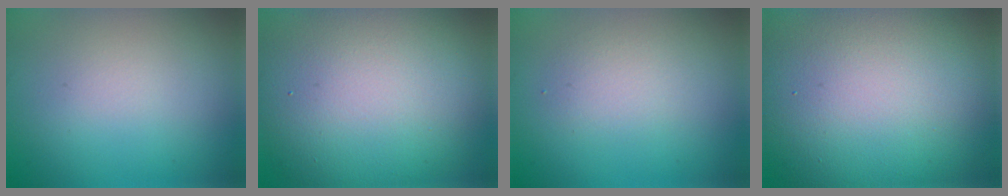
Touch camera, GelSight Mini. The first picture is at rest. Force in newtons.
{"total": 14.2, "press": 14.1, "slide": 1.2}
{"total": 1.7, "press": 1.7, "slide": 0.1}
{"total": 17.3, "press": 17.2, "slide": 1.1}